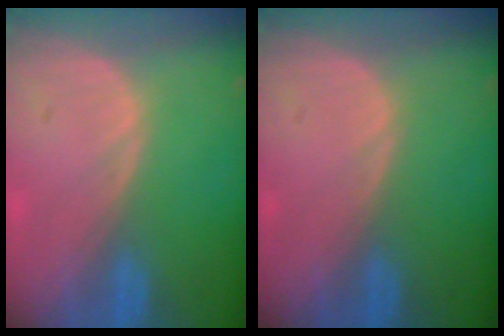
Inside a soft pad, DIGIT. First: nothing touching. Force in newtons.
{"total": 0.0}